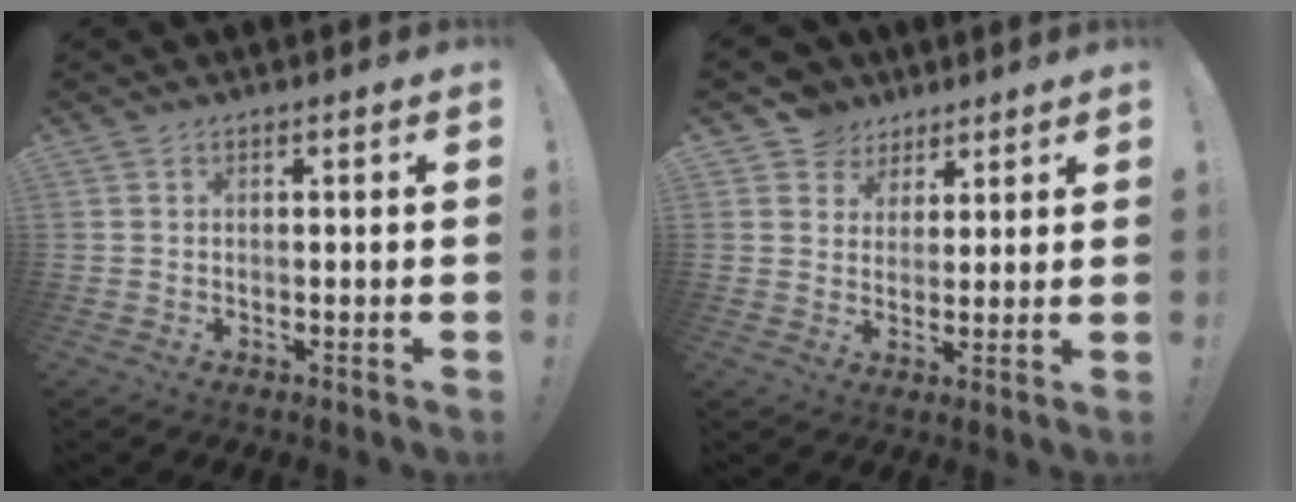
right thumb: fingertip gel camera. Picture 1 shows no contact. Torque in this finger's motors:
{"motor_torque": [0.76, 0.92, 0.45, 0.35, -0.02]}